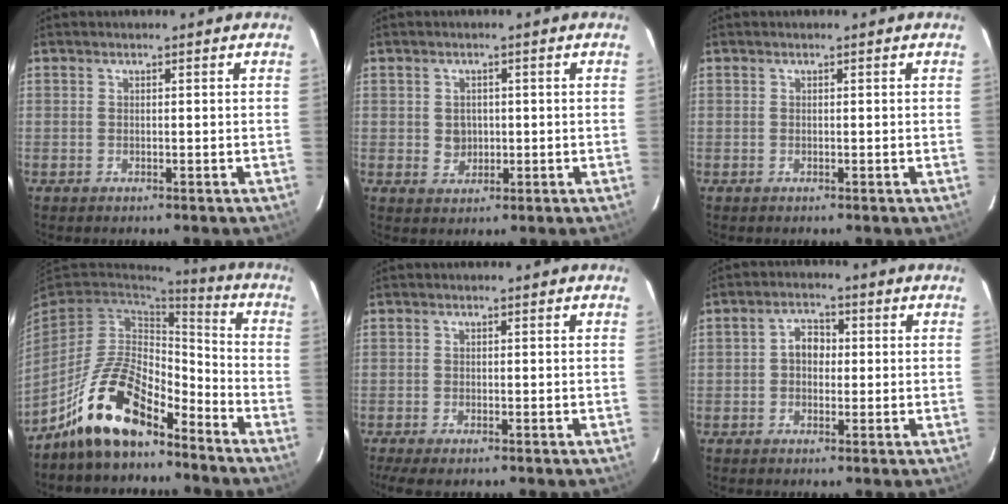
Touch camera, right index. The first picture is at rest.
{"total": 3.2, "force": [0.0, 3.0, 1.1], "torque": [-0.020, 0.005, 0.005]}
{"total": 0.0}
{"total": 15.0, "force": [-10.7, 6.0, 8.6], "torque": [-0.178, 0.016, -0.195]}
{"total": 4.5, "force": [-3.3, 1.1, 2.8], "torque": [-0.067, -0.020, -0.059]}
{"total": 3.8, "force": [0.0, 3.0, 2.3], "torque": [-0.042, 0.016, -0.002]}